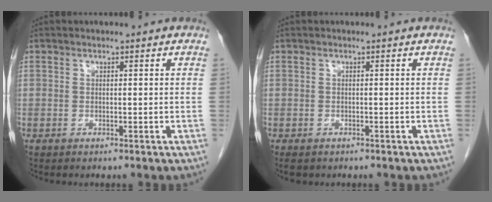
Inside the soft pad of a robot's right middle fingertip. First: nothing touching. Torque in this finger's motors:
{"motor_torque": [0.42, -0.26, 0.10, 0.02]}